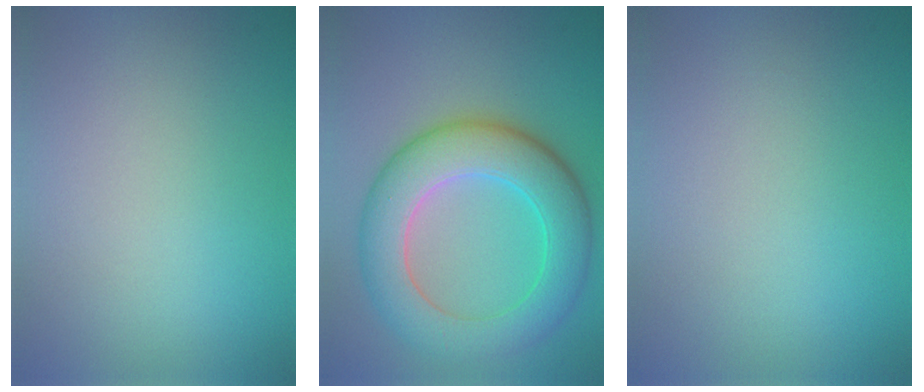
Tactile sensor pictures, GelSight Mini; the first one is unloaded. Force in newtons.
{"total": 8.3, "press": 8.3, "slide": 0.1}
{"total": 0.0}